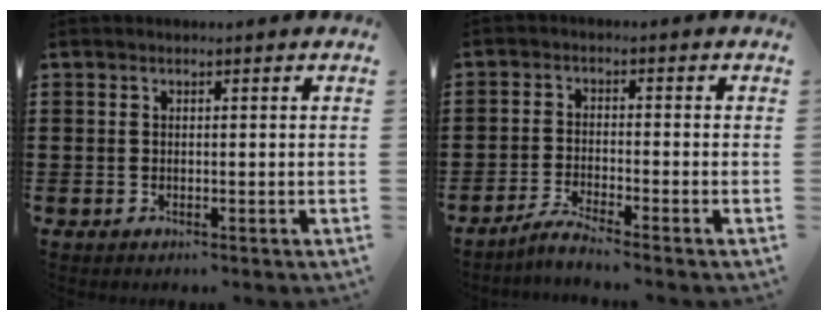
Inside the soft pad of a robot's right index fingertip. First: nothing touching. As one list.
[{"total": 2.7, "force": [-2.6, -0.4, 0.9], "torque": [-0.024, 0.001, -0.052]}]